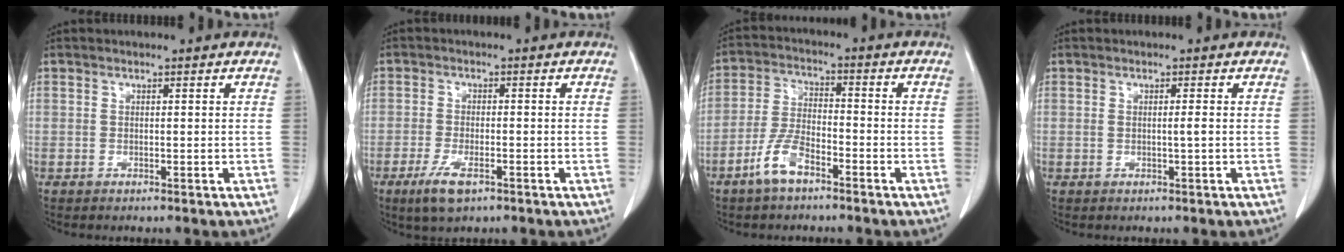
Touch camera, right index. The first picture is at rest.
{"total": 5.0, "force": [-2.9, 1.5, 3.8], "torque": [-0.079, -0.009, -0.048]}
{"total": 6.6, "force": [-4.3, 2.1, 4.6], "torque": [-0.103, 0.002, -0.086]}
{"total": 1.0, "force": [-0.1, -0.2, 1.0], "torque": [-0.017, -0.001, -0.002]}